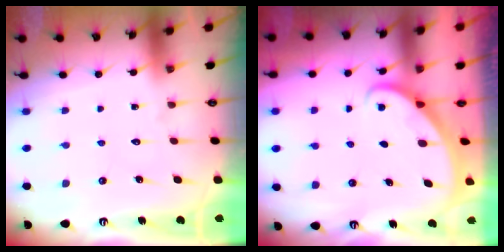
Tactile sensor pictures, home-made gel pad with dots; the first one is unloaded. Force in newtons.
{"total": 2.0, "press": 2.0, "slide": 0.1}